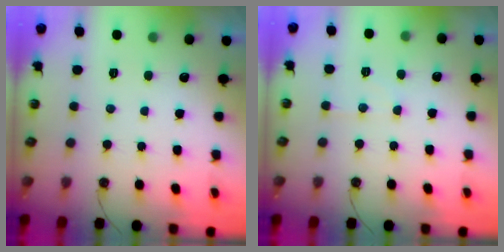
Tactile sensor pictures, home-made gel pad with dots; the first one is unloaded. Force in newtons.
{"total": 6.8, "press": 6.8, "slide": 0.7}